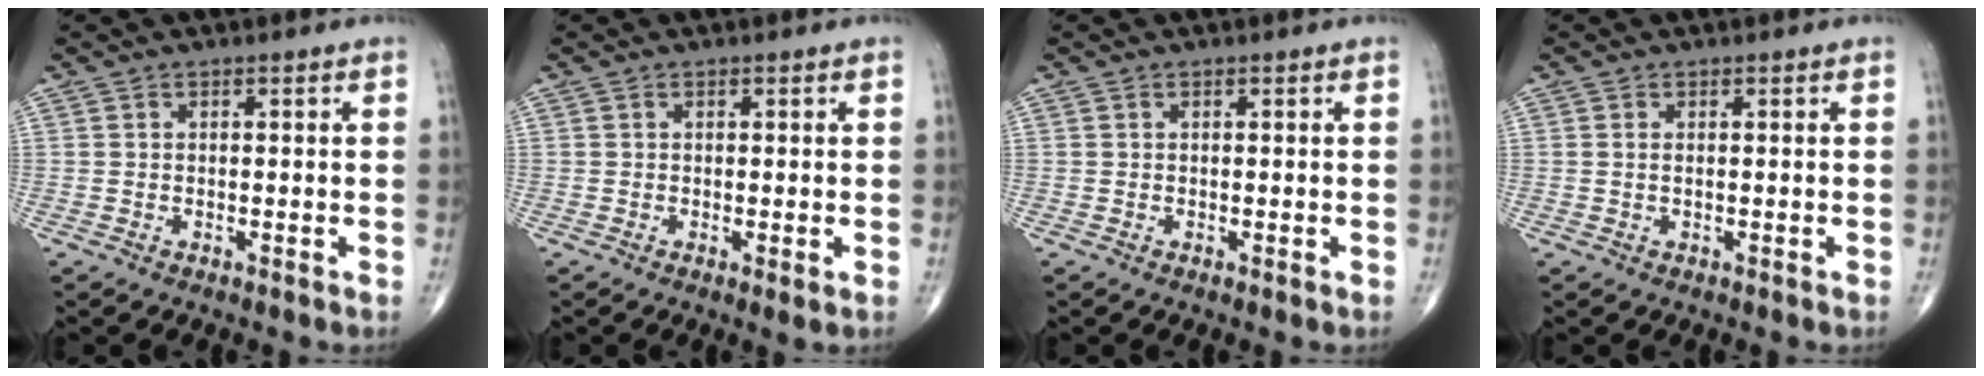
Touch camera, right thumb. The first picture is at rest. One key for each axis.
{"total": 1.4, "fx": -0.1, "fy": 0.2, "fz": 1.4, "tx": -0.024, "ty": -0.006, "tz": -0.002}
{"total": 0.0}
{"total": 0.6, "fx": 0.1, "fy": 0.2, "fz": 0.5, "tx": -0.018, "ty": 0.001, "tz": 0.005}